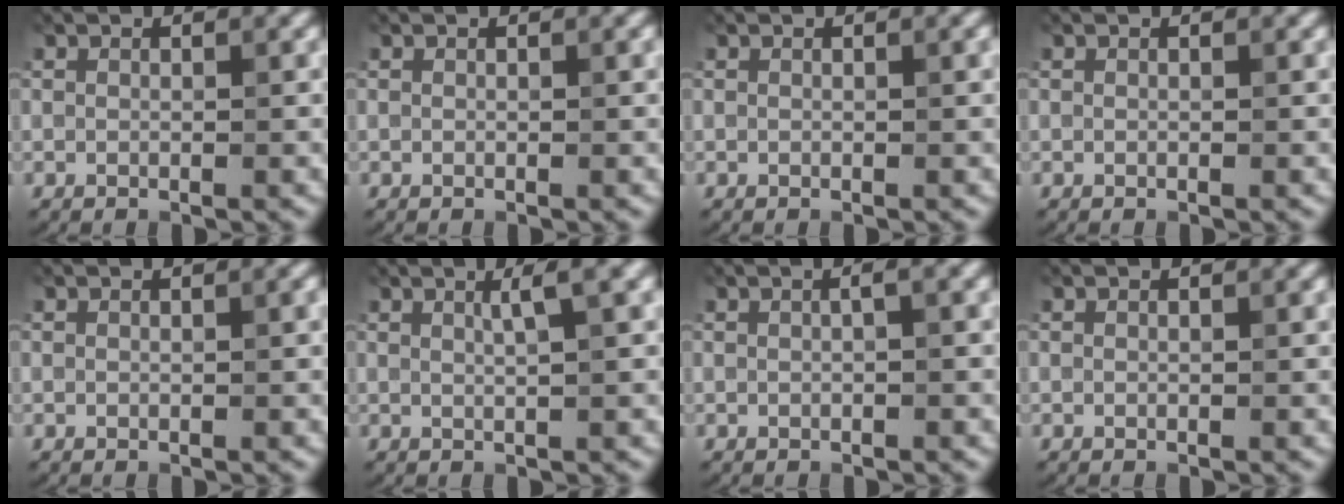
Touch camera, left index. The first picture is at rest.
{"total": 0.0}
{"total": 0.0}
{"total": 0.0}
{"total": 0.0}
{"total": 2.2, "force": [1.0, 0.2, 2.0], "torque": [-0.026, 0.010, 0.013]}
{"total": 1.1, "force": [0.1, 0.0, 1.1], "torque": [-0.021, 0.005, 0.003]}
{"total": 0.0}